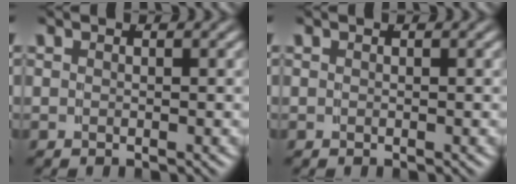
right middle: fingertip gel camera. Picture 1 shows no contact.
{"total": 0.0}